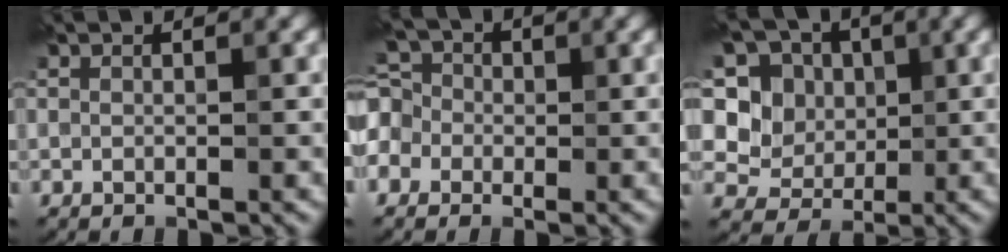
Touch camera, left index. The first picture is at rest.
{"total": 6.4, "force": [-0.7, 5.6, 3.0], "torque": [-0.075, 0.032, -0.054]}
{"total": 5.2, "force": [1.4, 4.5, 2.2], "torque": [-0.042, 0.004, 0.006]}